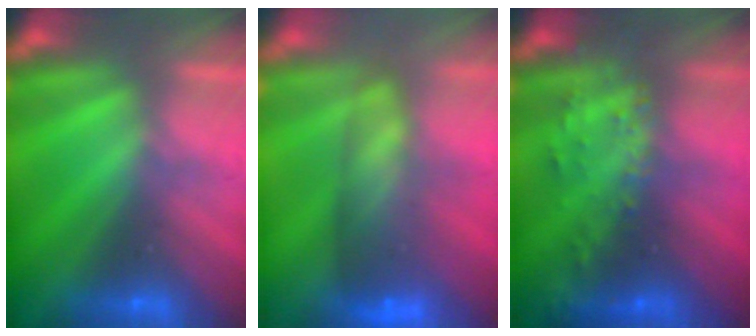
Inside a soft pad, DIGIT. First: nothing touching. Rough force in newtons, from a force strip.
{"total": 7.4}
{"total": 2.7}